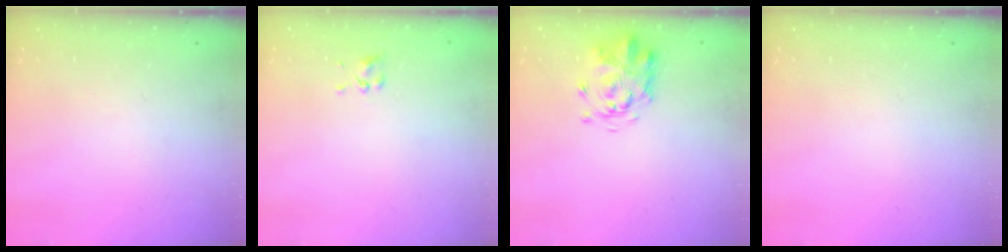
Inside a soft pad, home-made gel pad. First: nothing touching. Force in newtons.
{"total": 1.8, "press": 1.6, "slide": 0.8}
{"total": 3.6, "press": 3.5, "slide": 0.9}
{"total": 0.0}